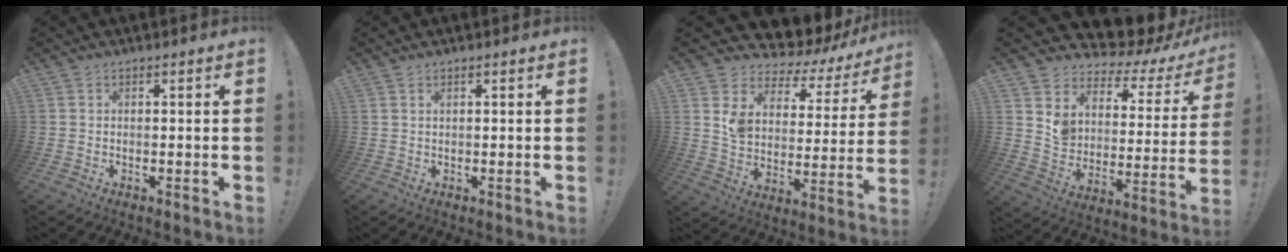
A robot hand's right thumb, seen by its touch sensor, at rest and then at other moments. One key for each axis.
{"total": 0.7, "fx": 0.4, "fy": 0.2, "fz": 0.5, "tx": -0.008, "ty": 0.000, "tz": 0.008}
{"total": 7.5, "fx": 5.3, "fy": 4.1, "fz": 3.4, "tx": -0.066, "ty": -0.064, "tz": 0.087}
{"total": 8.6, "fx": 7.1, "fy": 3.9, "fz": 2.7, "tx": -0.061, "ty": -0.084, "tz": 0.120}